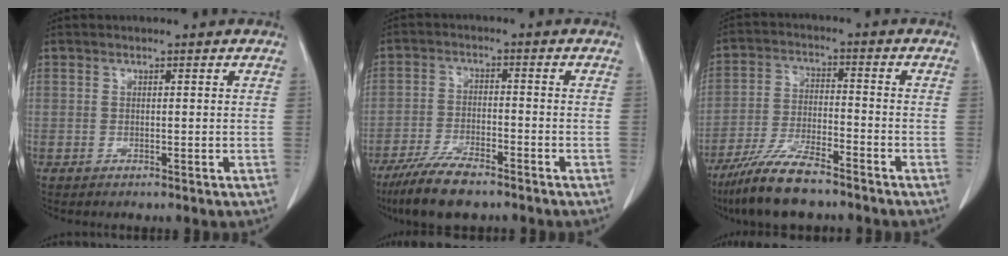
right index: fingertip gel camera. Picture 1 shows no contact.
{"total": 8.6, "force": [-6.6, 1.9, 5.2], "torque": [-0.100, -0.019, -0.120]}
{"total": 10.3, "force": [-8.1, 1.7, 6.0], "torque": [-0.120, -0.024, -0.151]}